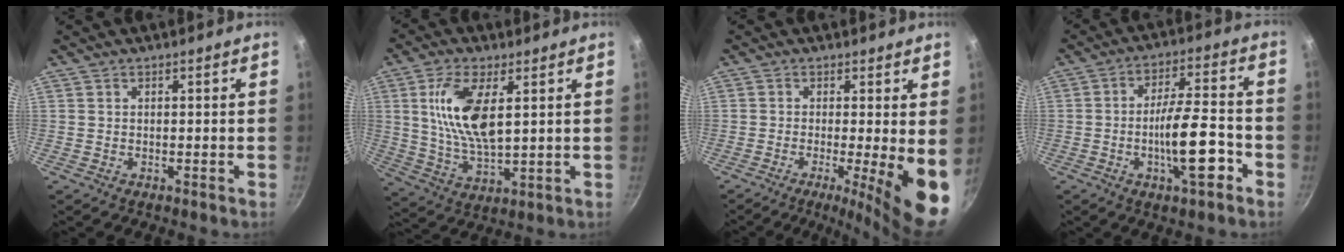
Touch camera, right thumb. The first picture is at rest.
{"total": 13.0, "force": [3.4, 5.6, 11.2], "torque": [-0.214, -0.014, 0.070]}
{"total": 10.0, "force": [-1.6, 1.6, 9.7], "torque": [-0.128, -0.012, -0.024]}
{"total": 12.1, "force": [-4.3, 3.5, 10.7], "torque": [-0.160, 0.031, -0.070]}